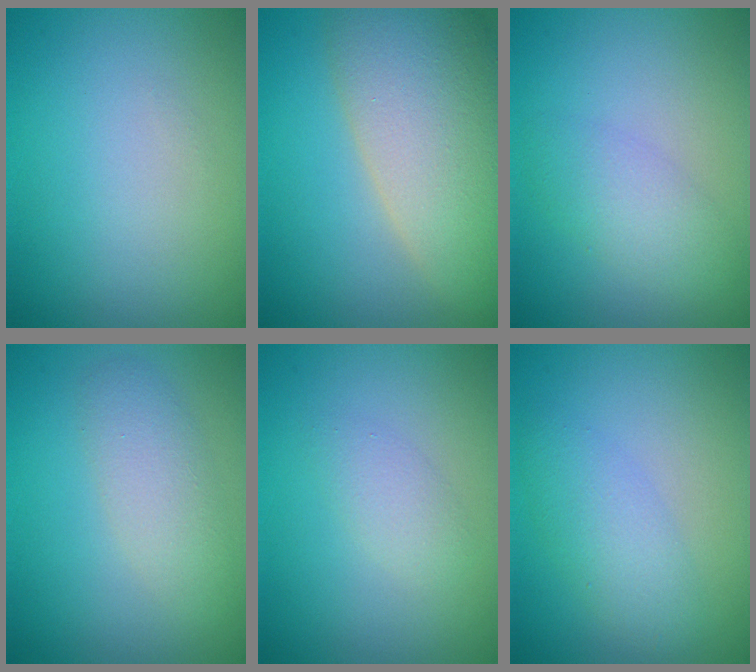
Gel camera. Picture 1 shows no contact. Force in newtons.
{"total": 11.8, "press": 11.7, "slide": 1.0}
{"total": 2.9, "press": 2.9, "slide": 0.2}
{"total": 2.8, "press": 2.7, "slide": 0.3}
{"total": 1.6, "press": 1.6, "slide": 0.1}
{"total": 3.1, "press": 3.1, "slide": 0.0}